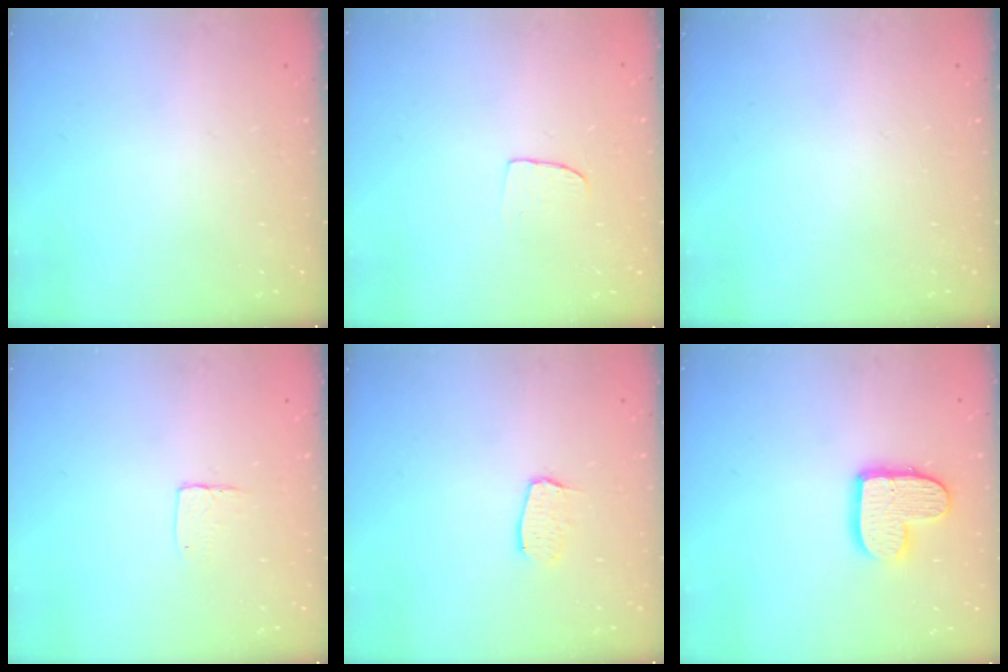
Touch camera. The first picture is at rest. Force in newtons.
{"total": 5.5, "press": 5.5, "slide": 0.3}
{"total": 0.0}
{"total": 3.6, "press": 3.6, "slide": 0.3}
{"total": 6.1, "press": 6.1, "slide": 0.2}
{"total": 12.2, "press": 12.2, "slide": 0.8}